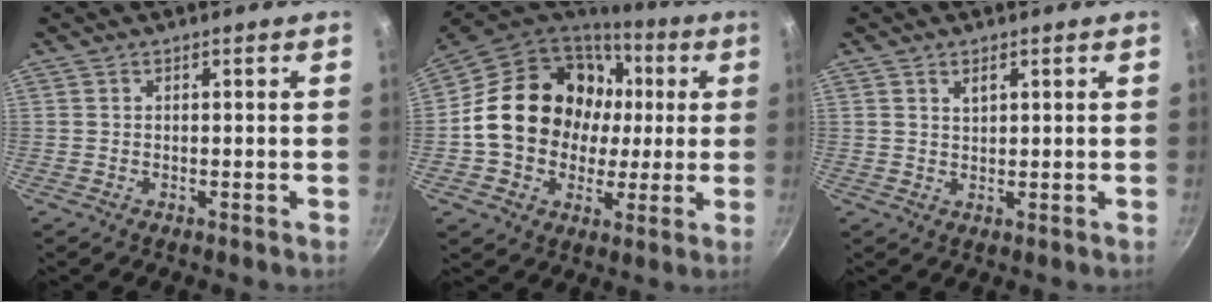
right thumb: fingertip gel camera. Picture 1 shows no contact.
{"total": 22.0, "force": [2.3, 18.3, 11.9], "torque": [-0.186, 0.037, 0.046]}
{"total": 2.0, "force": [1.0, 1.2, 1.3], "torque": [-0.015, -0.002, 0.019]}